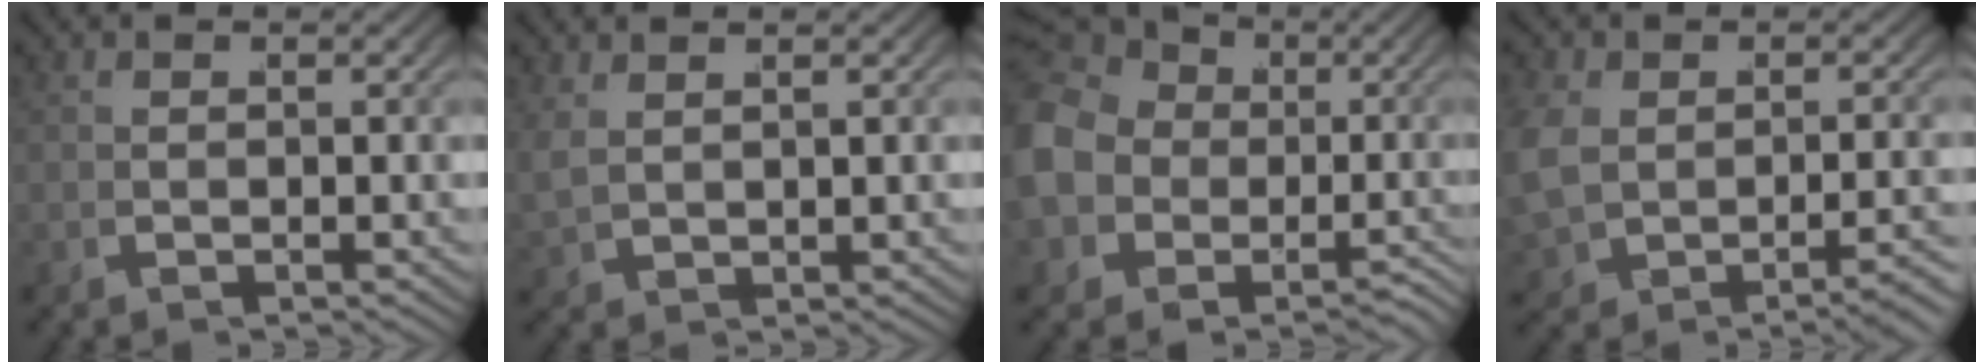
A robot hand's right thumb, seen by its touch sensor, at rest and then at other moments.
{"total": 2.2, "force": [1.6, 0.9, 1.1], "torque": [-0.026, 0.006, 0.036]}
{"total": 11.9, "force": [0.2, 10.4, 5.7], "torque": [-0.128, -0.021, -0.002]}
{"total": 3.8, "force": [-1.5, 2.7, 2.1], "torque": [-0.059, -0.010, -0.016]}